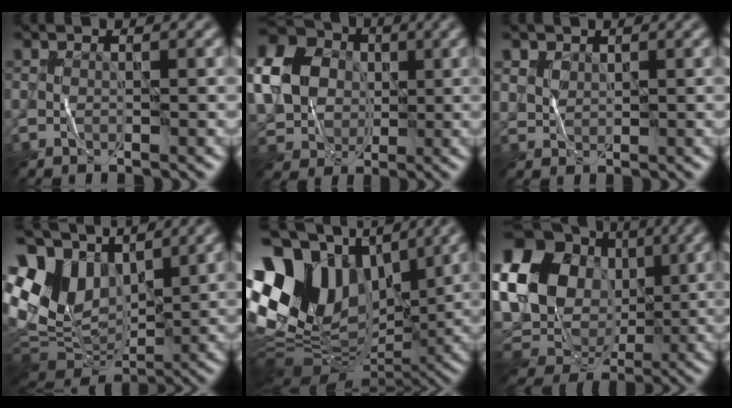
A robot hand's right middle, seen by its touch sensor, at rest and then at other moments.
{"total": 9.7, "force": [1.1, 8.3, 5.0], "torque": [-0.125, 0.013, 0.010]}
{"total": 1.3, "force": [1.1, 0.7, 0.0], "torque": [0.001, 0.001, 0.026]}
{"total": 11.1, "force": [4.5, 7.6, 6.8], "torque": [-0.169, 0.015, 0.087]}
{"total": 12.9, "force": [3.8, 9.2, 8.2], "torque": [-0.177, 0.022, 0.065]}
{"total": 20.7, "force": [4.6, 17.4, 10.3], "torque": [-0.229, 0.034, 0.063]}